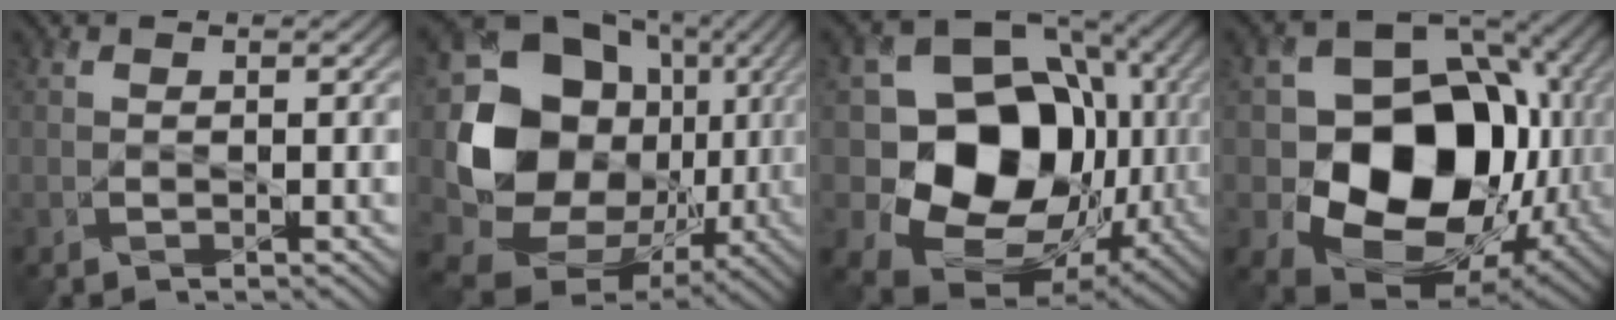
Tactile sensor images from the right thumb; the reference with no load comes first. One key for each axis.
{"total": 20.3, "fx": 0.9, "fy": 16.7, "fz": 11.4, "tx": -0.269, "ty": -0.029, "tz": 0.044}
{"total": 17.0, "fx": -0.1, "fy": 13.8, "fz": 9.9, "tx": -0.171, "ty": -0.041, "tz": 0.006}
{"total": 18.0, "fx": -1.3, "fy": 13.9, "fz": 11.3, "tx": -0.180, "ty": -0.047, "tz": -0.005}